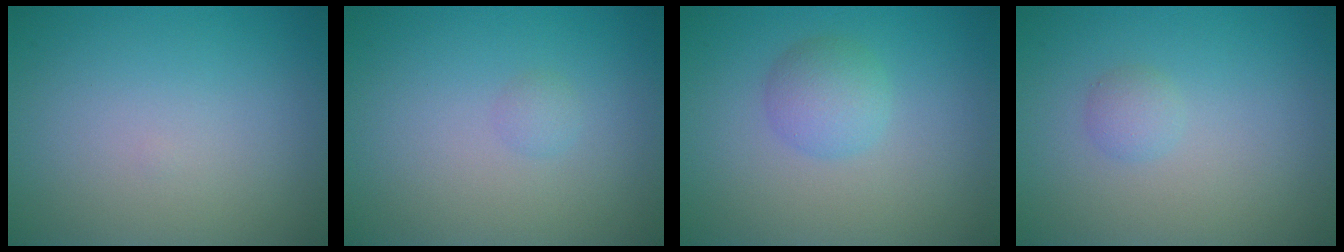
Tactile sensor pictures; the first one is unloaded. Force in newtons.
{"total": 0.7, "press": 0.7, "slide": 0.0}
{"total": 2.5, "press": 2.5, "slide": 0.1}
{"total": 1.1, "press": 1.1, "slide": 0.0}